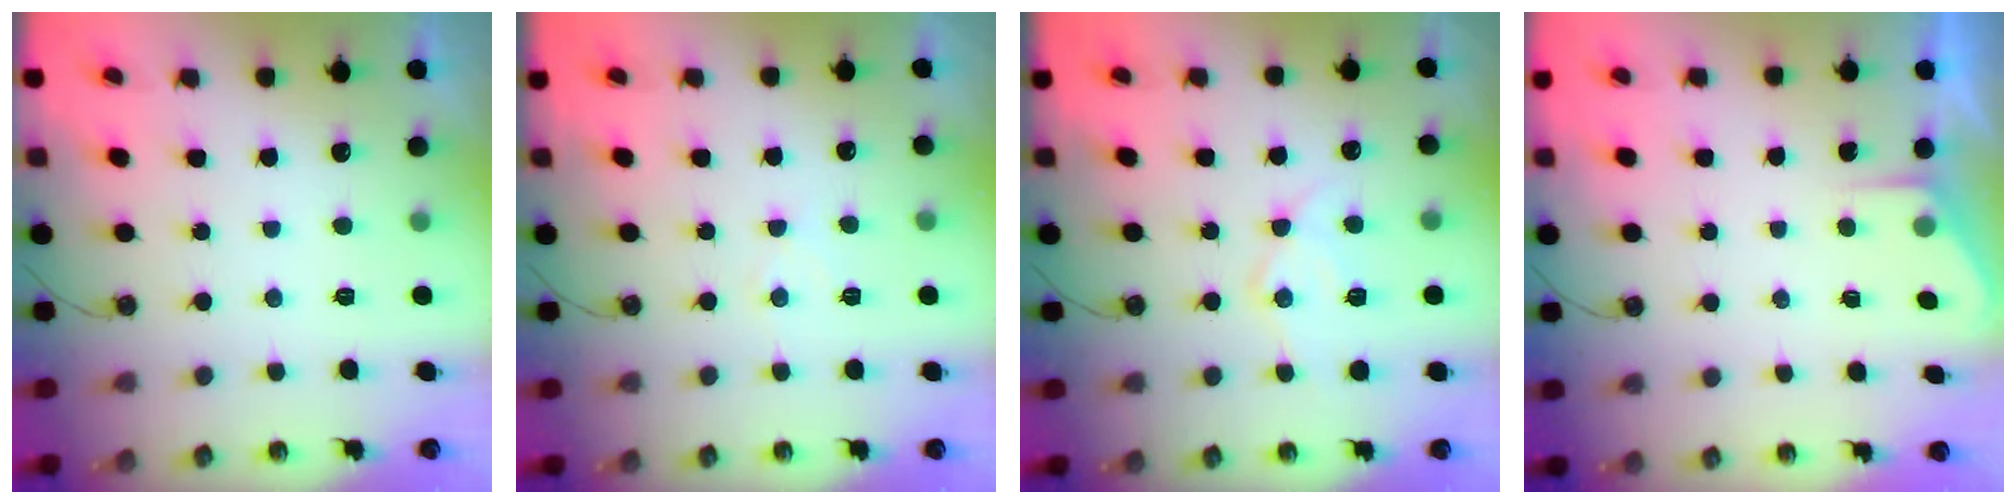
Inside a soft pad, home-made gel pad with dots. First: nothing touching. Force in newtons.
{"total": 4.5, "press": 4.5, "slide": 0.5}
{"total": 11.0, "press": 11.0, "slide": 0.9}
{"total": 2.2, "press": 2.2, "slide": 0.4}